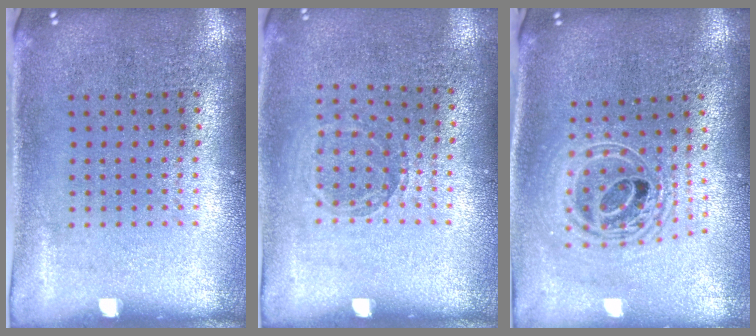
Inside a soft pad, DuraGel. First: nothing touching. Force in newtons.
{"total": 0.9, "press": 0.9, "slide": 0.2}
{"total": 2.1, "press": 1.6, "slide": 1.3}